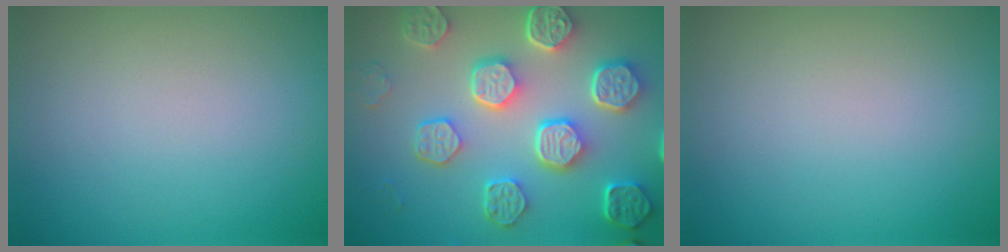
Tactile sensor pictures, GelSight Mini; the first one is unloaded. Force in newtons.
{"total": 8.1, "press": 6.2, "slide": 5.3}
{"total": 0.0}